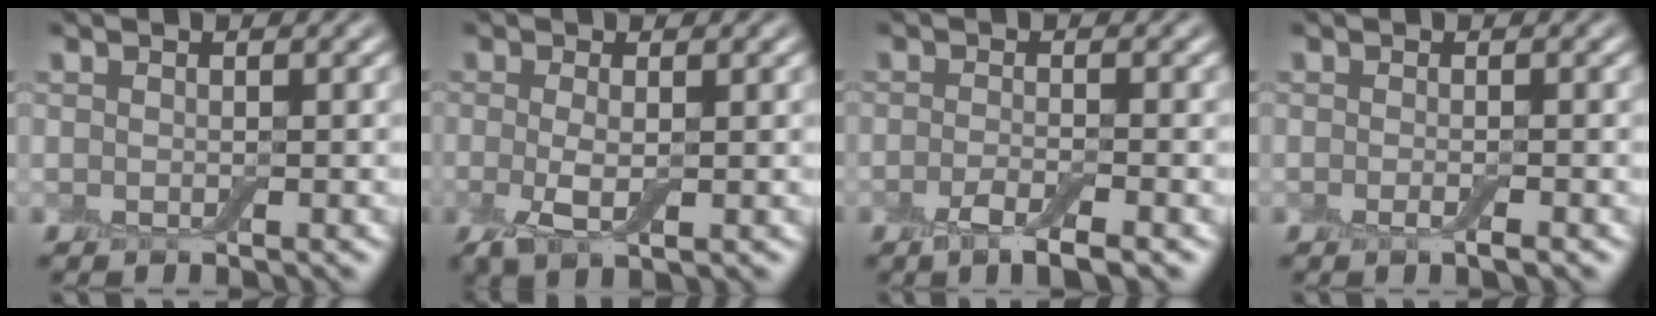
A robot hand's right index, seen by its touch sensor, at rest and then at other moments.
{"total": 2.9, "force": [-0.3, 1.1, 2.7], "torque": [-0.064, -0.009, -0.007]}
{"total": 2.9, "force": [-1.6, 0.7, 2.4], "torque": [-0.043, -0.003, -0.034]}
{"total": 1.3, "force": [-0.6, 0.2, 1.1], "torque": [-0.018, -0.005, -0.013]}